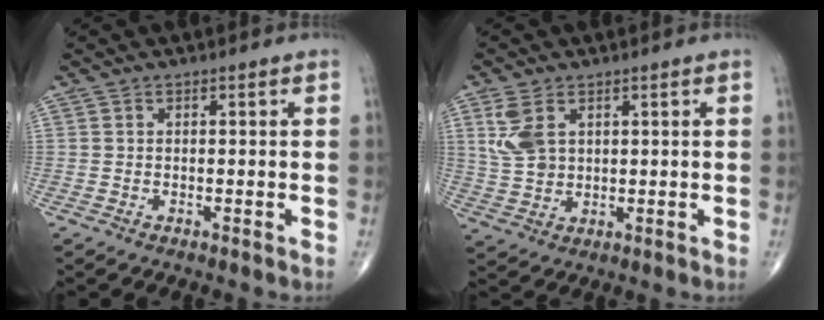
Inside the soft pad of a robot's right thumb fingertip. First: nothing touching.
{"total": 6.6, "force": [2.6, 4.2, 4.4], "torque": [-0.091, -0.006, 0.060]}